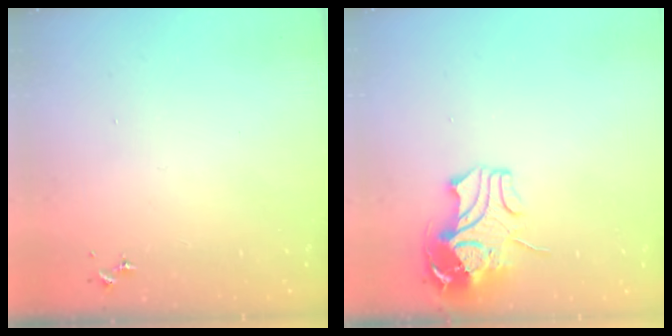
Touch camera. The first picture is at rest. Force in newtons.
{"total": 11.6, "press": 11.5, "slide": 1.6}